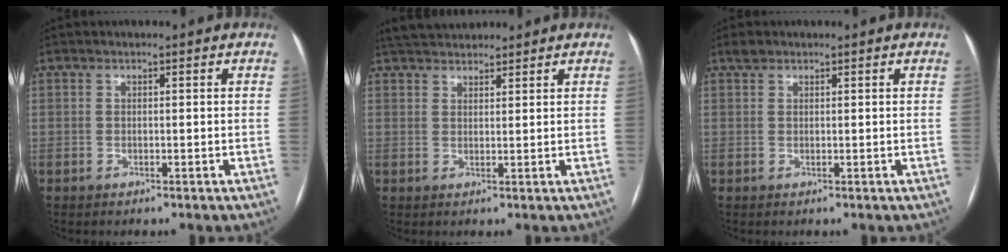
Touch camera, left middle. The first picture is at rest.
{"total": 6.4, "force": [5.8, 1.8, 2.0], "torque": [-0.034, 0.034, 0.100]}
{"total": 1.1, "force": [0.9, 0.6, 0.3], "torque": [-0.008, 0.010, 0.018]}